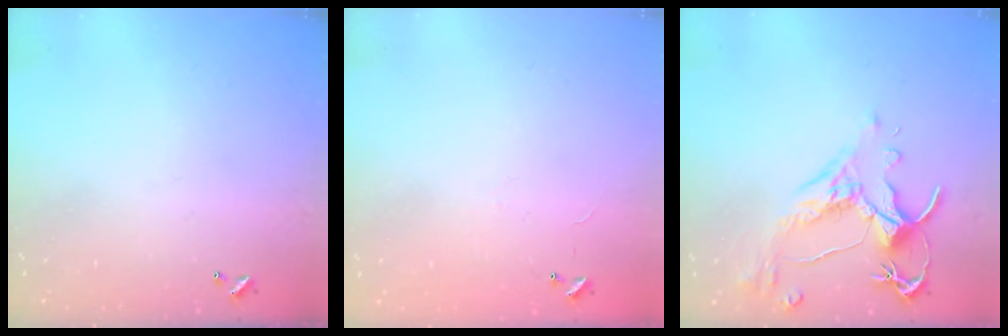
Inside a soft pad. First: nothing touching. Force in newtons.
{"total": 8.0, "press": 7.9, "slide": 0.5}
{"total": 2.6, "press": 2.2, "slide": 1.3}